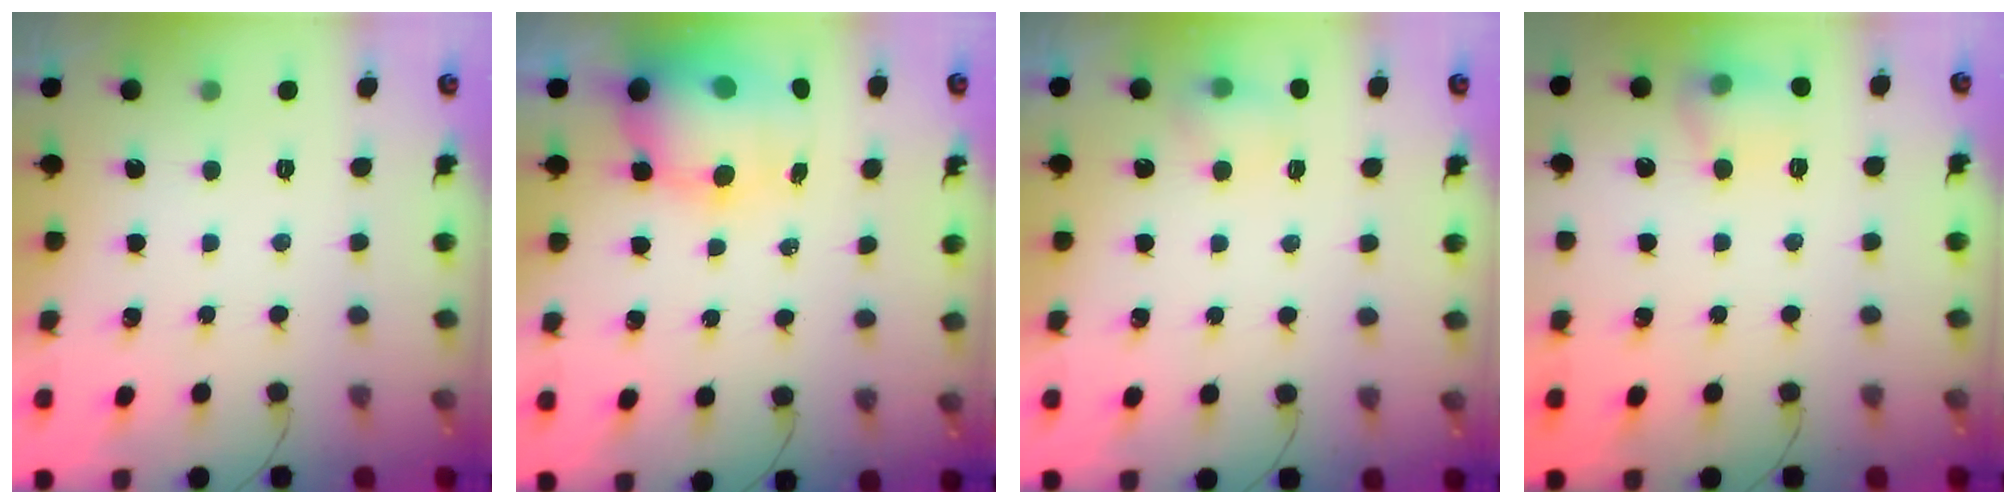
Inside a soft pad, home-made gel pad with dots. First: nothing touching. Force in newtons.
{"total": 12.3, "press": 11.9, "slide": 3.0}
{"total": 5.1, "press": 4.9, "slide": 1.4}
{"total": 10.2, "press": 10.2, "slide": 0.5}